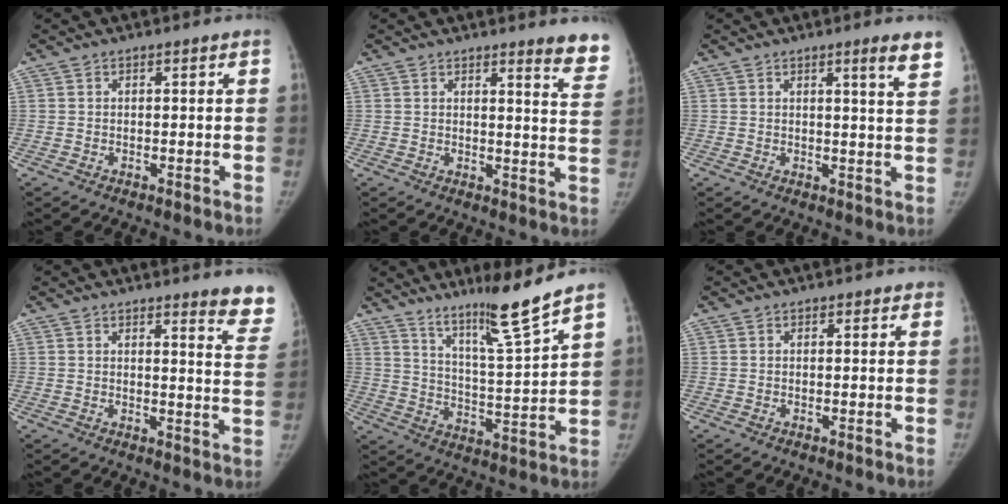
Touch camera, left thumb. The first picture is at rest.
{"total": 8.0, "force": [6.8, 0.8, 4.0], "torque": [-0.021, -0.050, 0.060]}
{"total": 4.8, "force": [3.2, -0.1, 3.5], "torque": [-0.044, -0.023, 0.041]}
{"total": 8.8, "force": [7.6, 1.2, 4.2], "torque": [-0.018, -0.057, 0.067]}
{"total": 11.3, "force": [9.0, -1.0, 6.7], "torque": [-0.106, -0.071, 0.159]}
{"total": 0.6, "force": [0.3, 0.5, 0.1], "torque": [0.008, 0.000, 0.000]}